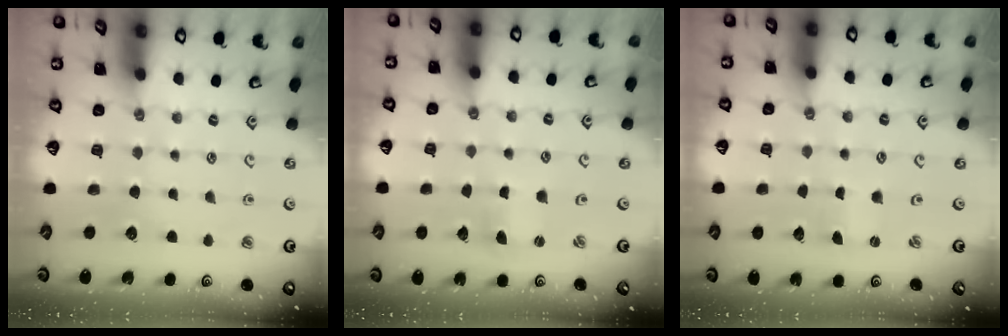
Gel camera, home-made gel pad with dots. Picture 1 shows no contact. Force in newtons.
{"total": 1.2, "press": 1.2, "slide": 0.2}
{"total": 0.0}